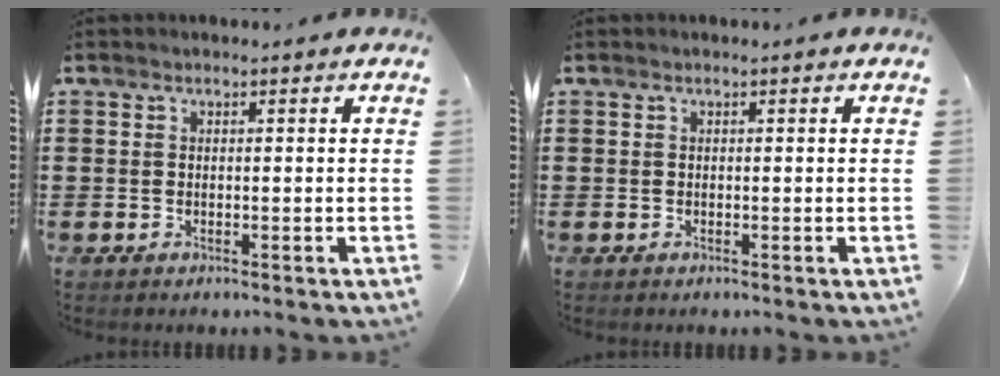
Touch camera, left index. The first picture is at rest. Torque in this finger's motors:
{"motor_torque": [0.29, 0.23, 0.03, 0.00]}